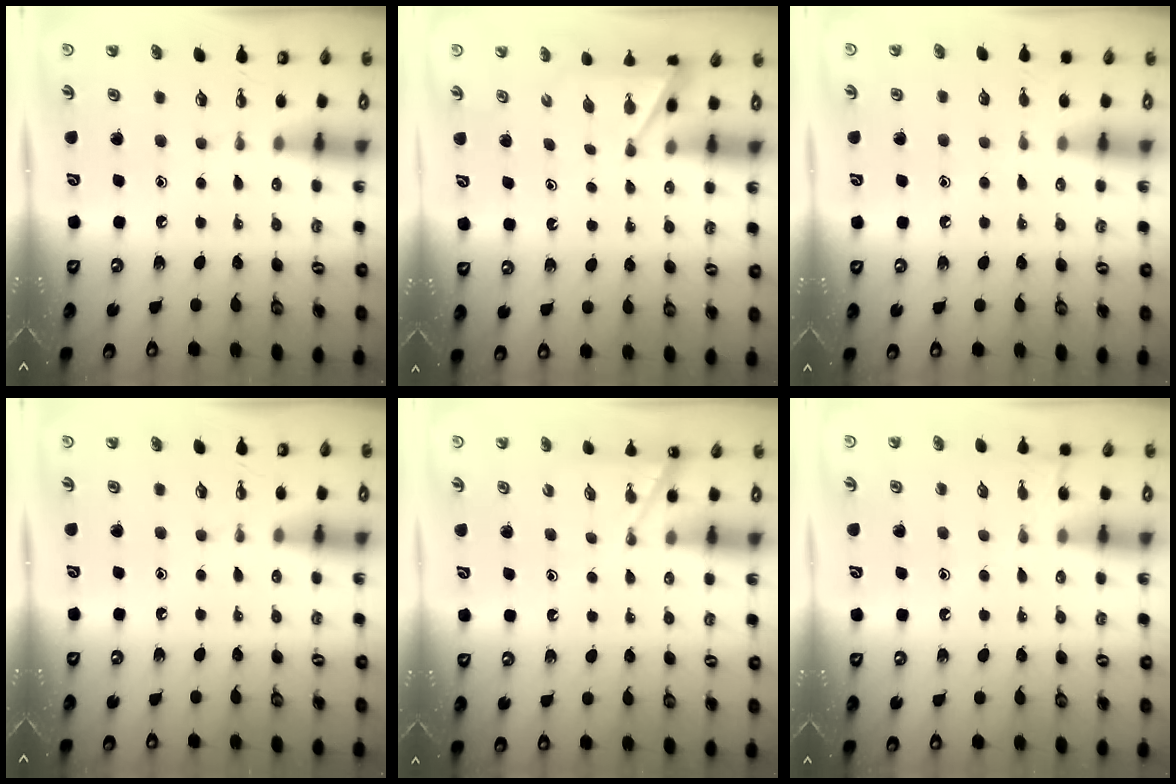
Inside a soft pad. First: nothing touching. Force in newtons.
{"total": 3.1, "press": 3.1, "slide": 0.3}
{"total": 4.1, "press": 4.1, "slide": 0.4}
{"total": 0.0}
{"total": 4.9, "press": 4.9, "slide": 0.4}
{"total": 5.9, "press": 5.9, "slide": 0.6}